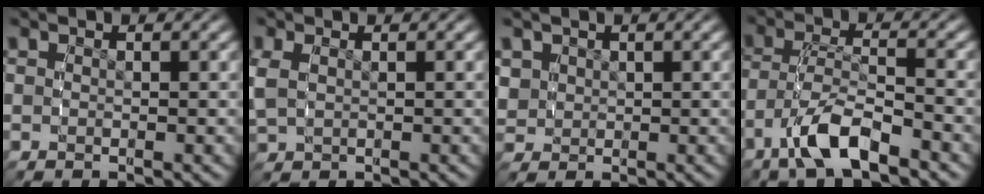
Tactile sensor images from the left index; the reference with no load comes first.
{"total": 1.8, "force": [0.4, 1.2, 1.2], "torque": [-0.043, -0.004, 0.020]}
{"total": 3.2, "force": [0.7, 2.8, 1.3], "torque": [-0.044, -0.011, 0.024]}
{"total": 4.0, "force": [-2.0, 1.3, 3.2], "torque": [-0.077, -0.014, -0.032]}